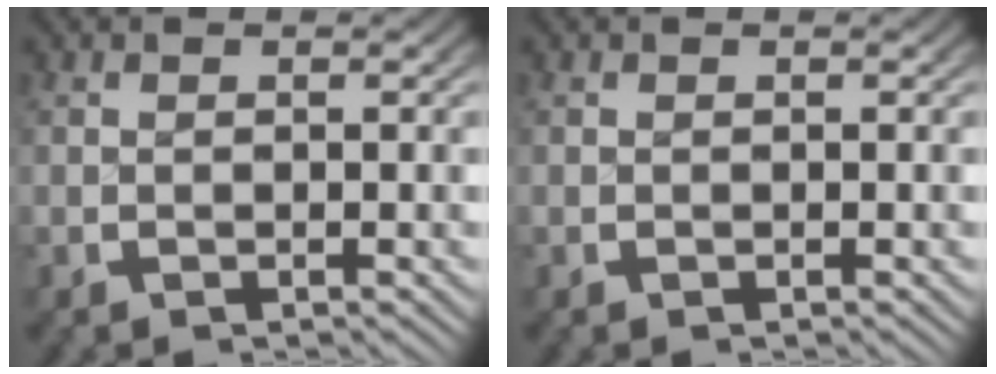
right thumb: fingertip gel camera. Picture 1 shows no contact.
{"total": 0.0}